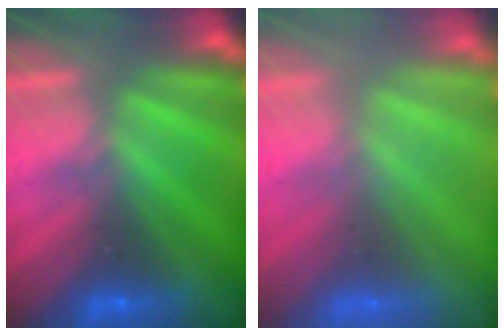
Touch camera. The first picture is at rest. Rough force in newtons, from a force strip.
{"total": 7.5}